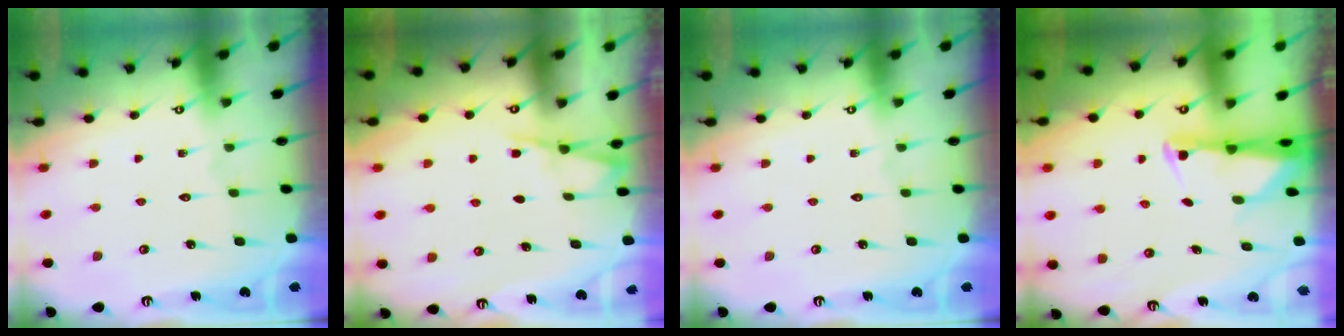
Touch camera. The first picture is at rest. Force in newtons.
{"total": 2.8, "press": 2.8, "slide": 0.3}
{"total": 0.0}
{"total": 2.6, "press": 2.6, "slide": 0.5}